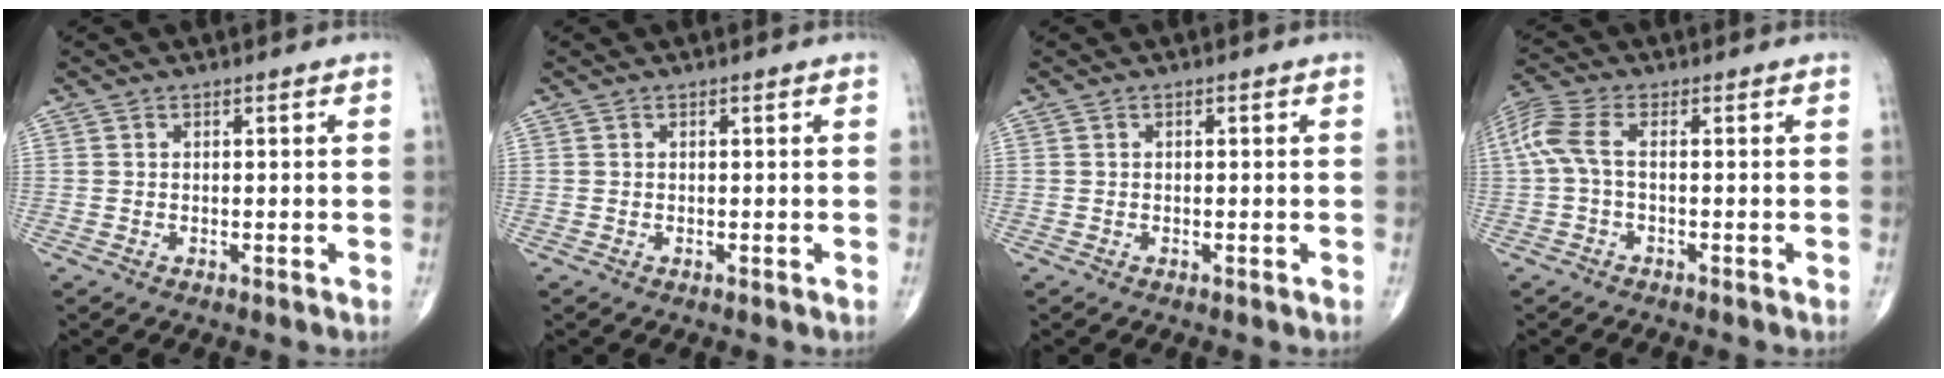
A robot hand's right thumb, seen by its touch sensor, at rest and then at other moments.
{"total": 0.0}
{"total": 0.0}
{"total": 5.8, "force": [0.0, 2.5, 5.3], "torque": [-0.152, 0.024, -0.005]}